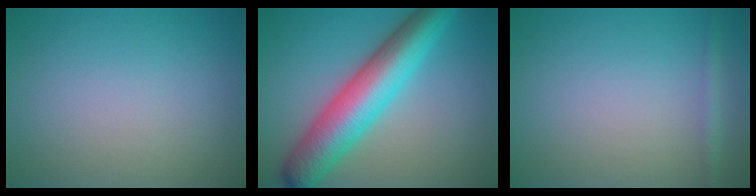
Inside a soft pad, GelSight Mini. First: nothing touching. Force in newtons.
{"total": 8.9, "press": 8.9, "slide": 0.1}
{"total": 1.3, "press": 1.3, "slide": 0.1}